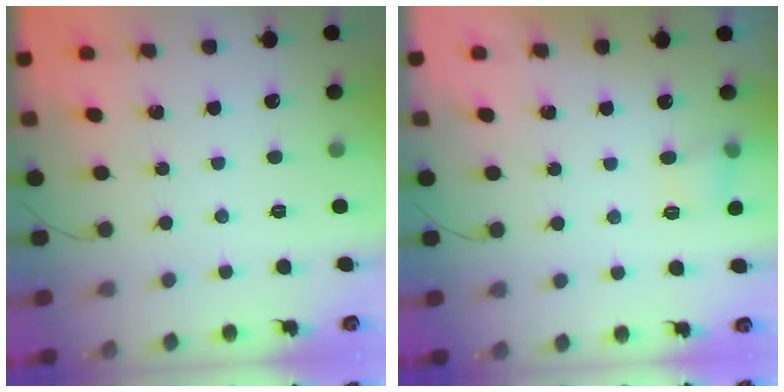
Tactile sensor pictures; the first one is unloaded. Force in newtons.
{"total": 3.9, "press": 3.7, "slide": 1.3}